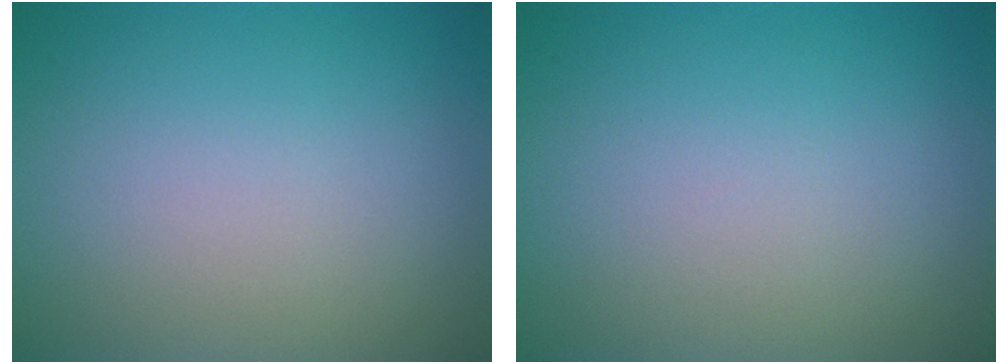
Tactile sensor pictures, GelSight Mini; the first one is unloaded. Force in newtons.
{"total": 0.0}